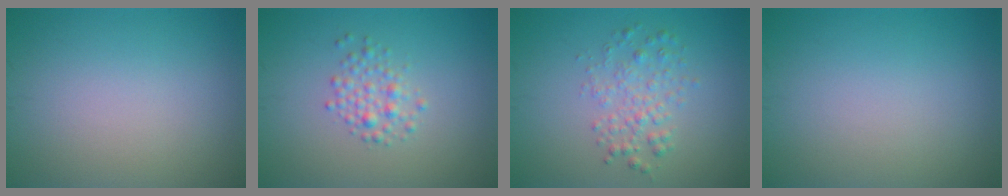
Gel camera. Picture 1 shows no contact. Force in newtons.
{"total": 2.0, "press": 2.0, "slide": 0.0}
{"total": 2.5, "press": 2.5, "slide": 0.0}
{"total": 0.0}